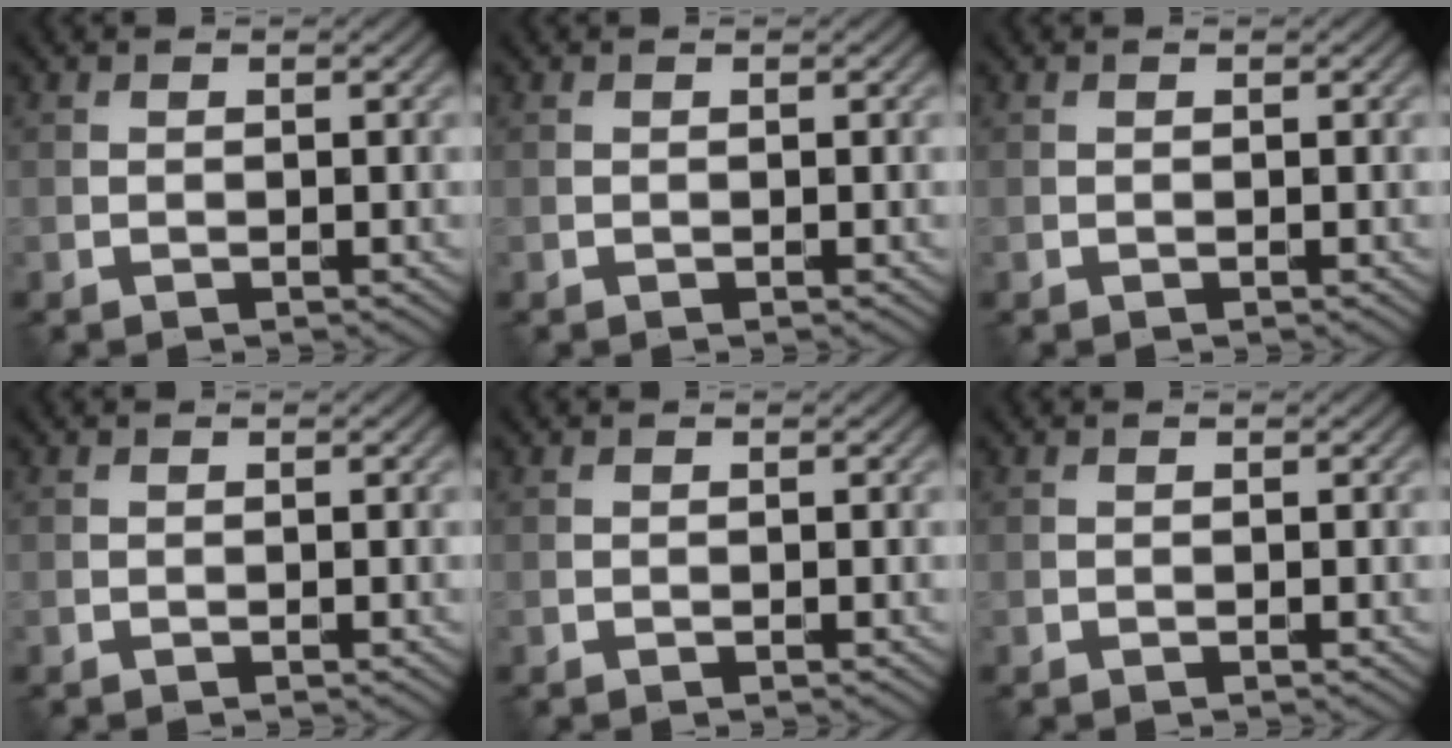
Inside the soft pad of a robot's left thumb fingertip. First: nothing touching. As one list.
[{"total": 0.0}, {"total": 0.0}, {"total": 0.0}, {"total": 0.0}, {"total": 0.0}]